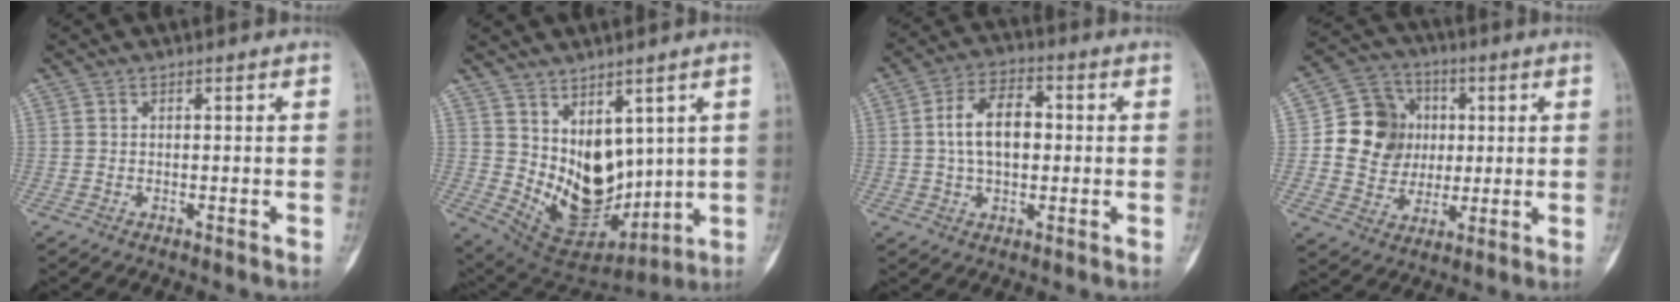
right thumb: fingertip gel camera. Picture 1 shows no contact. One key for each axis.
{"total": 14.2, "fx": 2.6, "fy": 9.3, "fz": 10.4, "tx": -0.123, "ty": -0.038, "tz": 0.084}
{"total": 10.3, "fx": 0.7, "fy": 6.2, "fz": 8.2, "tx": -0.131, "ty": 0.018, "tz": 0.008}
{"total": 15.9, "fx": 1.7, "fy": 13.5, "fz": 8.4, "tx": -0.112, "ty": 0.009, "tz": 0.033}